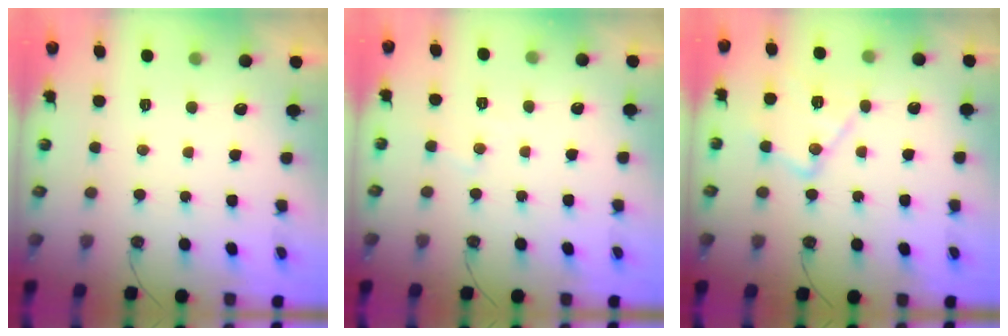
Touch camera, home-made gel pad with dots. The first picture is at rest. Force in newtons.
{"total": 4.7, "press": 4.6, "slide": 0.8}
{"total": 13.6, "press": 13.6, "slide": 1.0}